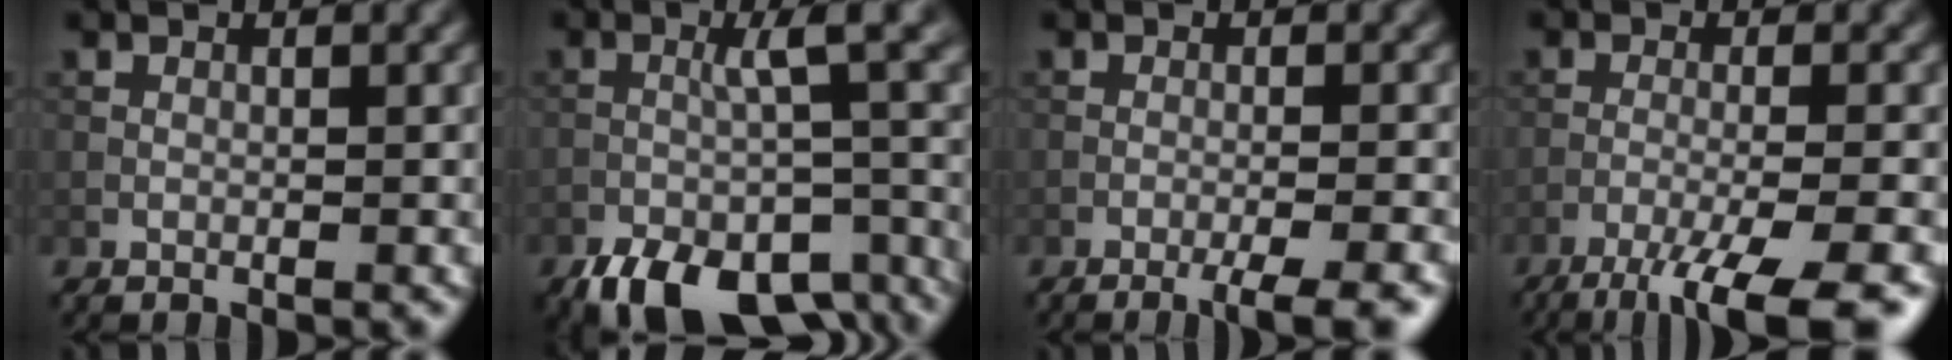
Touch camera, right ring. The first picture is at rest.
{"total": 9.9, "force": [-6.2, 3.0, 7.0], "torque": [-0.108, -0.017, -0.094]}
{"total": 4.2, "force": [-2.8, 0.5, 3.1], "torque": [-0.045, 0.005, -0.046]}
{"total": 8.3, "force": [-5.8, 1.3, 5.7], "torque": [-0.090, -0.012, -0.096]}